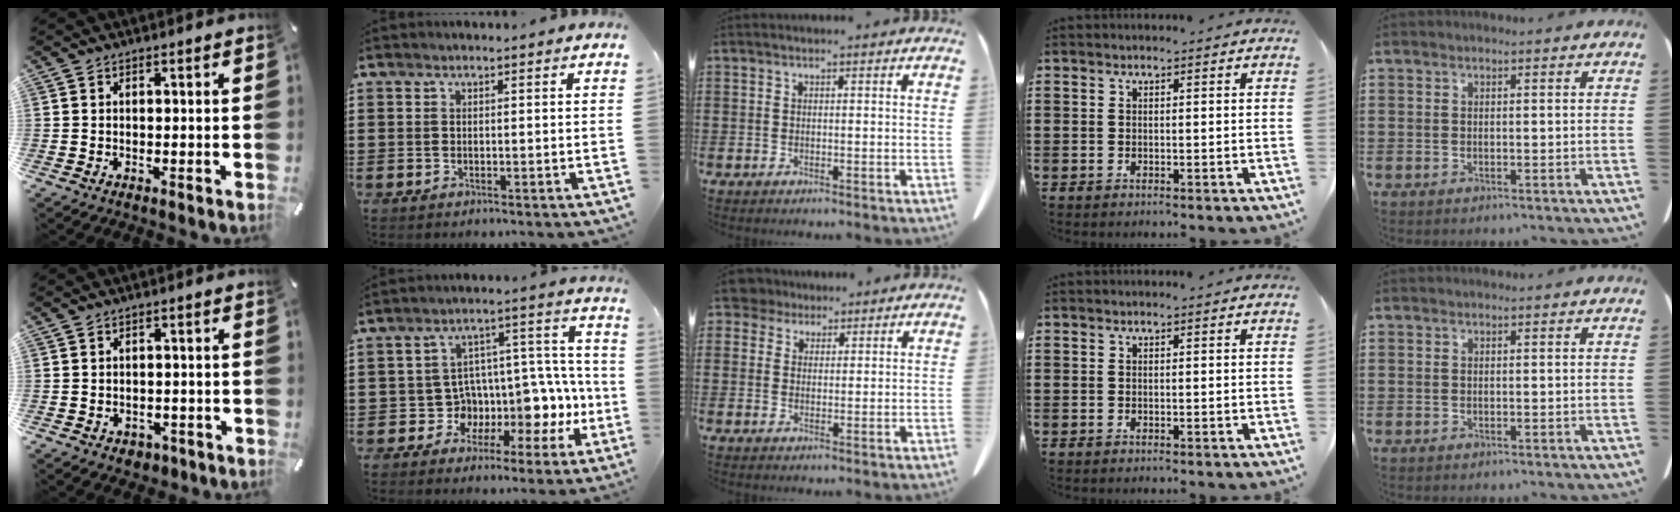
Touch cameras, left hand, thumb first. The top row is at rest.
{"thumb": {"total": 2.3, "force": [-0.9, 2.0, 0.8], "torque": [-0.013, 0.005, -0.019]}, "index": {"total": 7.5, "force": [-1.2, 6.4, 3.6], "torque": [-0.076, -0.028, -0.013]}, "middle": {"total": 4.0, "force": [3.1, 2.3, 1.1], "torque": [-0.039, 0.006, 0.060]}}